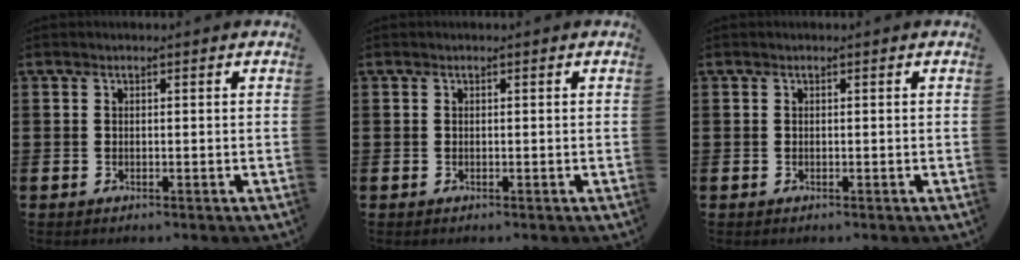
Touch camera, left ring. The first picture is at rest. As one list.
[{"total": 0.0}, {"total": 0.0}]